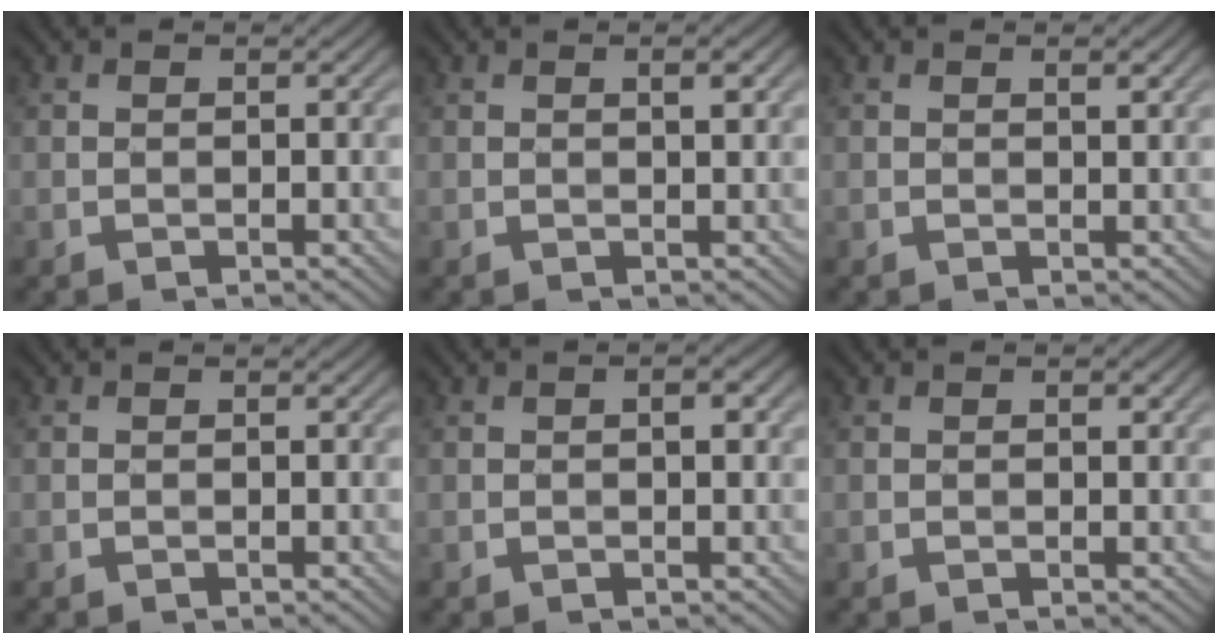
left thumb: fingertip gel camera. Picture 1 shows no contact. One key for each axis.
{"total": 1.5, "fx": 0.6, "fy": 0.3, "fz": 1.3, "tx": -0.021, "ty": 0.000, "tz": 0.009}
{"total": 1.1, "fx": 0.6, "fy": 0.2, "fz": 0.9, "tx": -0.015, "ty": -0.001, "tz": 0.011}
{"total": 0.0}
{"total": 1.5, "fx": 0.2, "fy": 0.5, "fz": 1.4, "tx": -0.020, "ty": 0.002, "tz": 0.002}
{"total": 0.9, "fx": 0.4, "fy": 0.4, "fz": 0.7, "tx": -0.008, "ty": 0.000, "tz": 0.005}